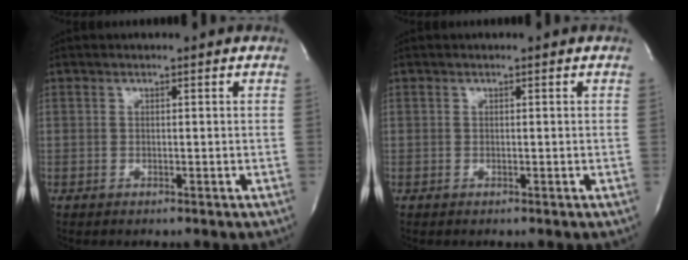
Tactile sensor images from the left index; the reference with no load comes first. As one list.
[{"total": 0.0}]